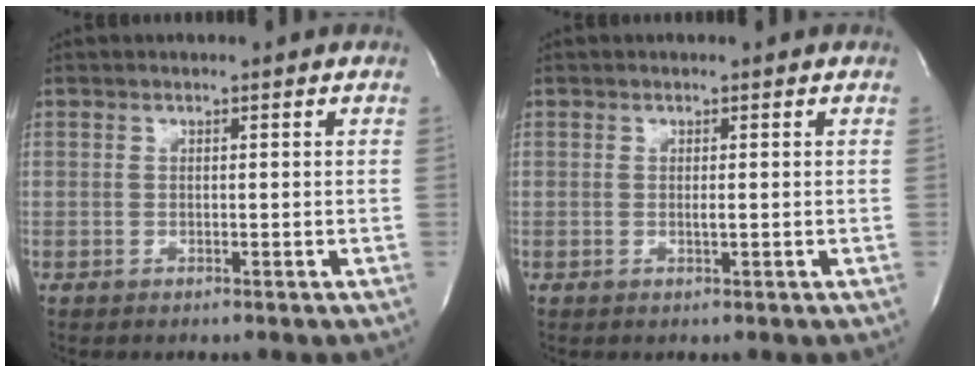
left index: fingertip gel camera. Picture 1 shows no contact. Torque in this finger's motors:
{"motor_torque": [0.05, 0.00, -0.01, 0.01]}